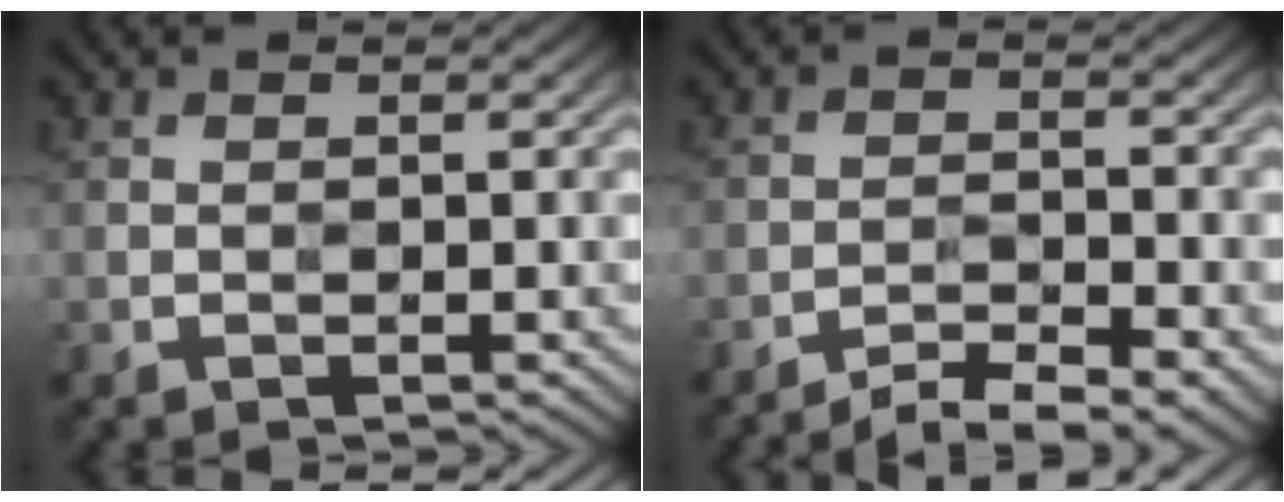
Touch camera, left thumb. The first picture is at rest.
{"total": 4.9, "force": [-4.0, 0.7, 2.8], "torque": [-0.051, 0.003, -0.071]}